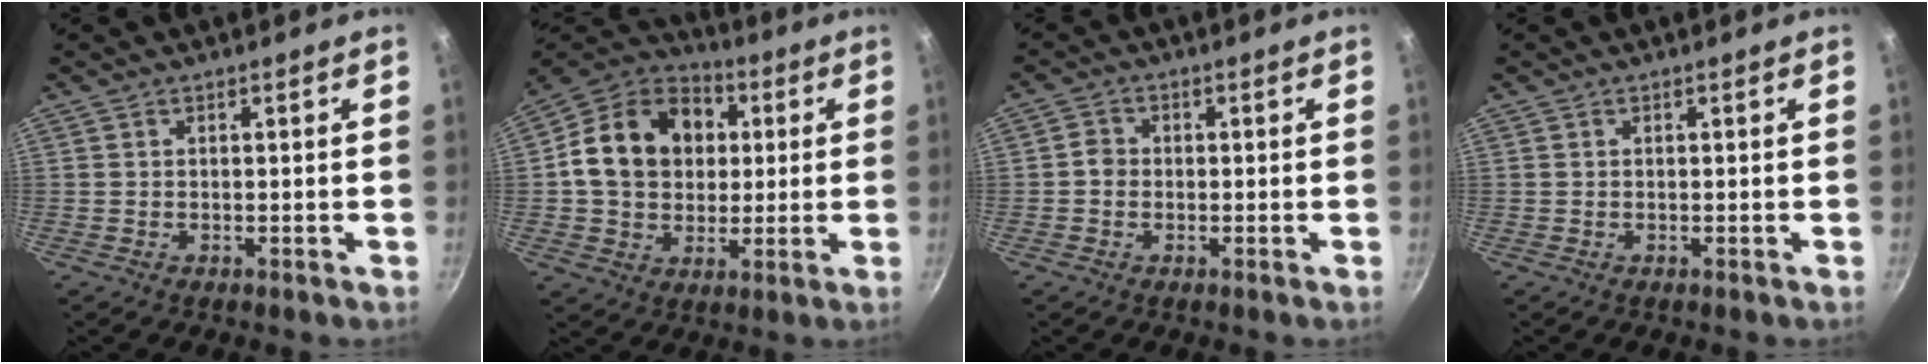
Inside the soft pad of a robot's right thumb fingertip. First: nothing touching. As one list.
[{"total": 18.5, "force": [2.9, 14.7, 10.8], "torque": [-0.162, 0.023, 0.038]}, {"total": 2.4, "force": [-0.4, 2.1, 1.0], "torque": [-0.007, 0.011, -0.013]}, {"total": 0.0}]